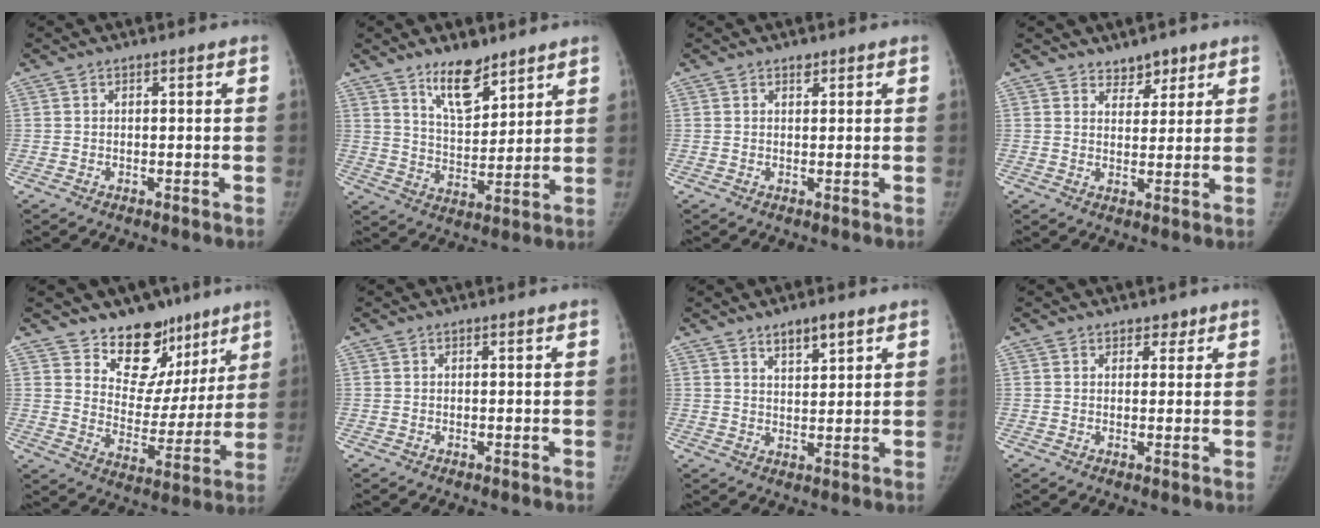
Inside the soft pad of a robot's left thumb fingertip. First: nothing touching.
{"total": 10.0, "force": [7.2, 4.1, 5.6], "torque": [-0.069, -0.060, 0.132]}
{"total": 1.1, "force": [0.8, 0.6, 0.5], "torque": [-0.002, -0.005, 0.010]}
{"total": 3.7, "force": [2.9, 2.2, 0.8], "torque": [0.014, -0.020, 0.044]}
{"total": 14.9, "force": [10.7, 9.3, 4.6], "torque": [-0.001, -0.064, 0.169]}
{"total": 0.0}
{"total": 4.6, "force": [3.2, 1.6, 2.9], "torque": [-0.037, -0.023, 0.054]}
{"total": 2.0, "force": [1.4, 1.4, 0.5], "torque": [0.011, -0.007, 0.015]}